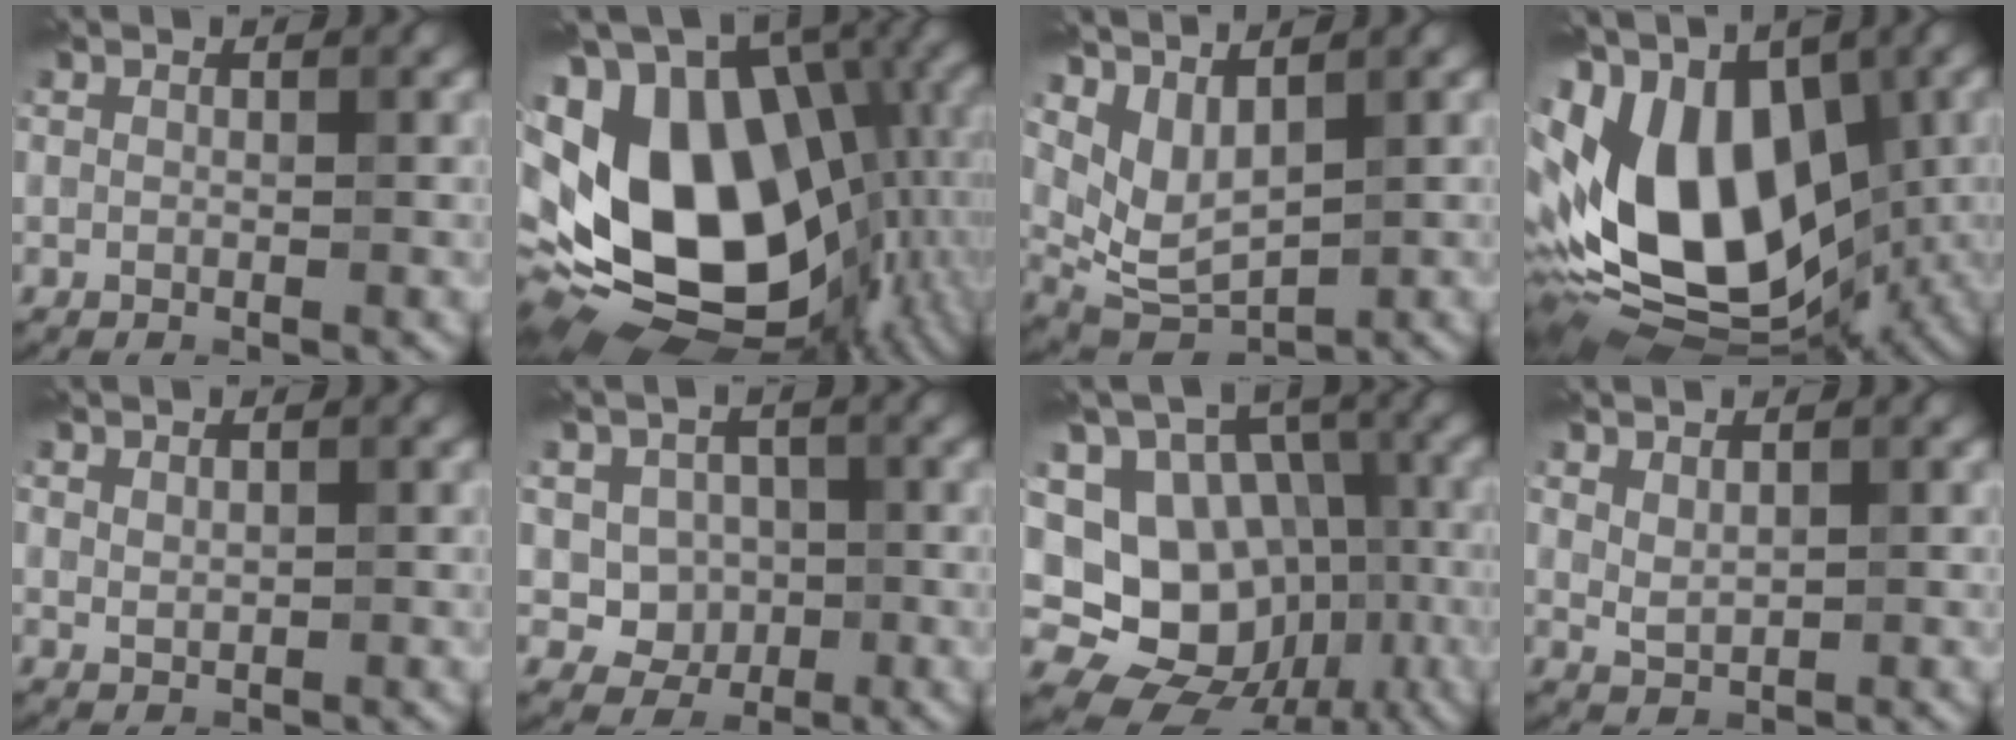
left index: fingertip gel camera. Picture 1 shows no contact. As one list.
[{"total": 19.6, "force": [0.0, 12.3, 15.3], "torque": [-0.308, -0.023, 0.026]}, {"total": 3.8, "force": [2.3, 1.7, 2.6], "torque": [-0.066, -0.016, 0.056]}, {"total": 16.4, "force": [0.0, 10.3, 12.7], "torque": [-0.248, -0.002, 0.000]}, {"total": 0.8, "force": [0.6, 0.3, 0.4], "torque": [-0.012, -0.002, 0.018]}, {"total": 3.8, "force": [-0.2, 3.3, 1.8], "torque": [-0.029, -0.003, -0.007]}, {"total": 15.4, "force": [-3.4, 13.2, 7.1], "torque": [-0.140, 0.005, -0.041]}, {"total": 1.4, "force": [1.0, 0.5, 0.8], "torque": [-0.022, -0.004, 0.027]}]